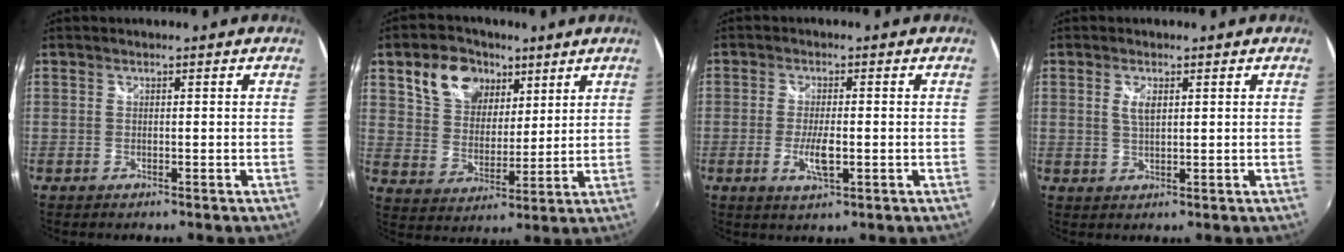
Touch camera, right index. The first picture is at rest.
{"total": 12.0, "force": [6.5, 8.2, 5.8], "torque": [-0.120, 0.033, 0.125]}
{"total": 4.8, "force": [-1.3, 1.3, 4.4], "torque": [-0.090, -0.009, -0.023]}
{"total": 2.8, "force": [0.9, 1.2, 2.4], "torque": [-0.044, -0.001, 0.015]}